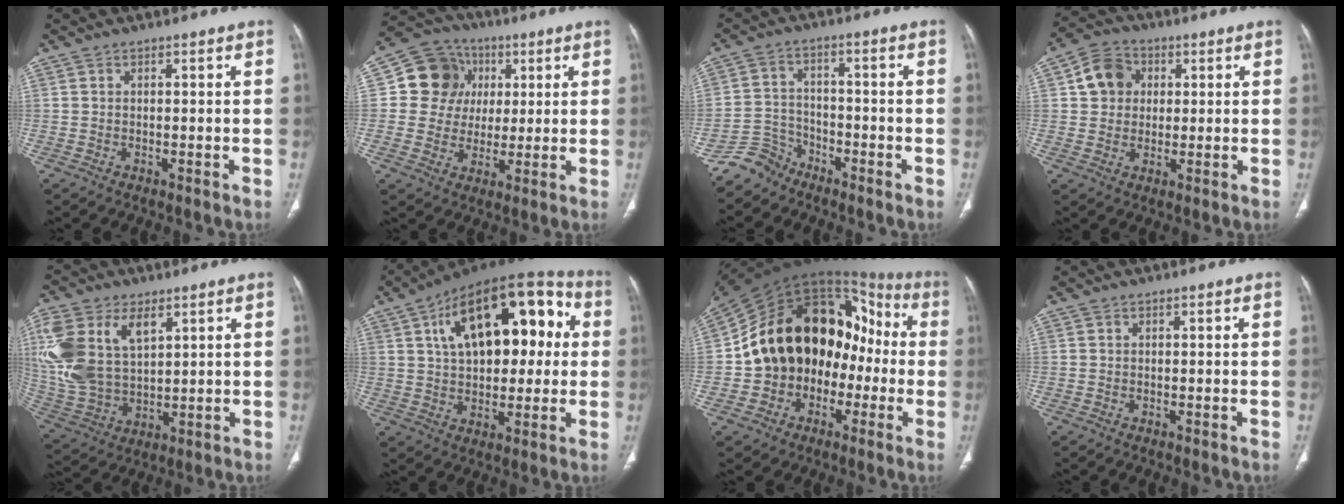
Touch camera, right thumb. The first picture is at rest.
{"total": 12.4, "force": [3.0, 11.3, 4.2], "torque": [-0.037, 0.005, 0.046]}
{"total": 5.7, "force": [-4.9, 3.0, -0.4], "torque": [0.020, 0.037, -0.104]}
{"total": 8.0, "force": [1.9, 6.9, 3.5], "torque": [-0.041, 0.005, 0.025]}
{"total": 19.4, "force": [7.1, 11.8, 13.7], "torque": [-0.305, -0.013, 0.146]}
{"total": 24.5, "force": [6.2, 12.9, 19.9], "torque": [-0.272, 0.030, 0.090]}
{"total": 24.1, "force": [-2.1, 17.5, 16.4], "torque": [-0.227, 0.067, -0.032]}
{"total": 0.0}